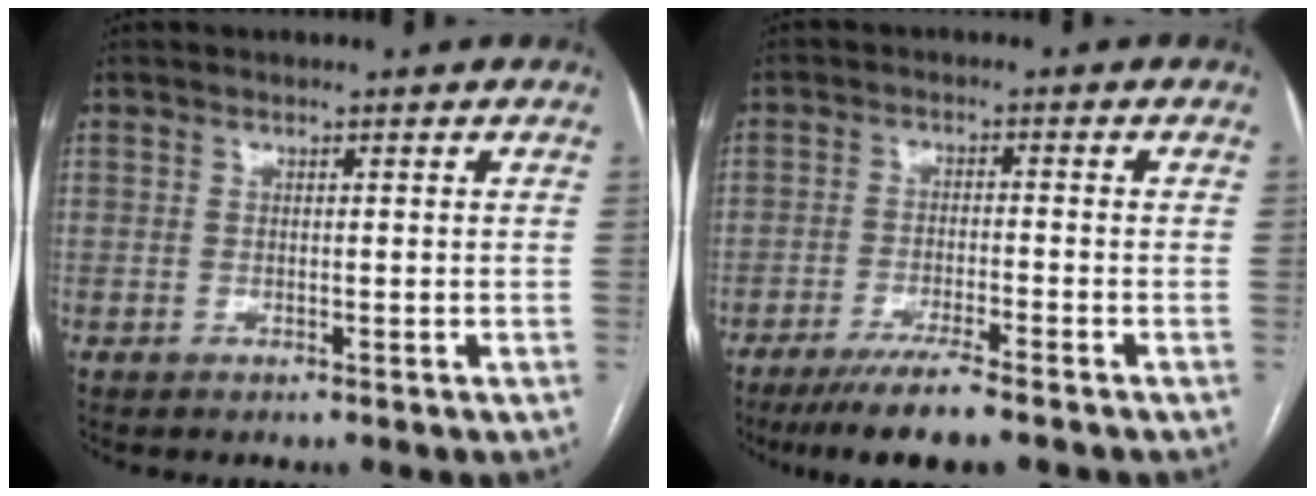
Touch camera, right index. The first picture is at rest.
{"total": 7.4, "force": [-5.7, 0.4, 4.8], "torque": [-0.078, -0.017, -0.096]}